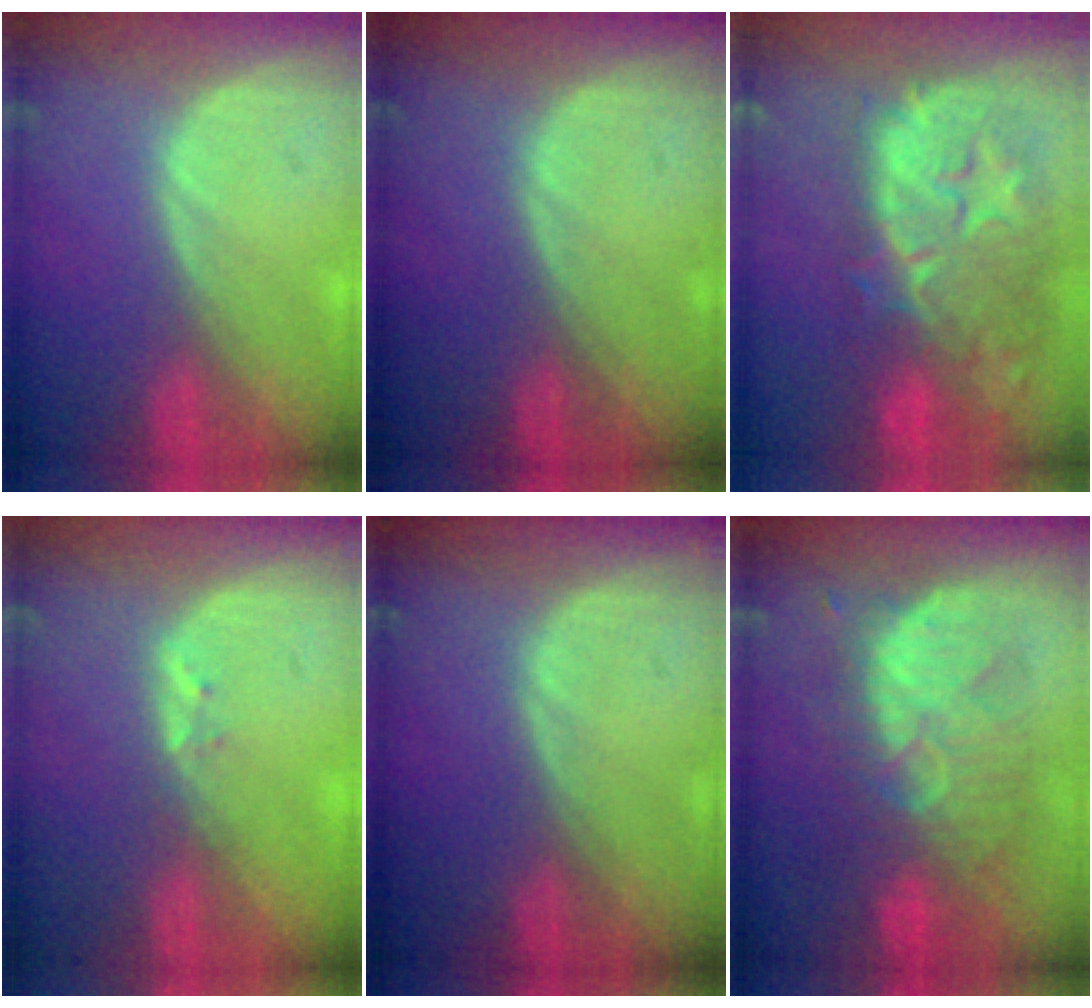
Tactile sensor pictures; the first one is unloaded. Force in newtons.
{"total": 0.0}
{"total": 12.7, "press": 11.4, "slide": 5.6}
{"total": 1.4, "press": 1.3, "slide": 0.7}
{"total": 0.0}
{"total": 9.3, "press": 9.3, "slide": 1.3}